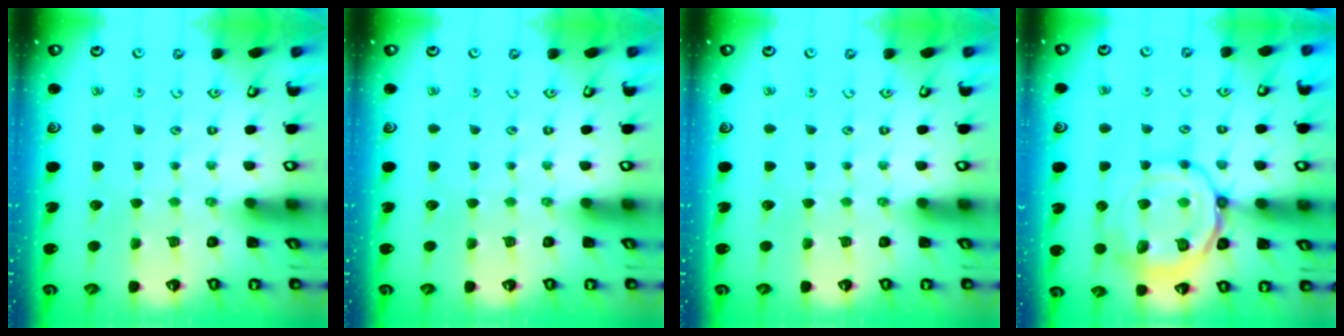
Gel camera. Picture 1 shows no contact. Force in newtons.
{"total": 0.0}
{"total": 0.0}
{"total": 15.3, "press": 15.3, "slide": 1.4}